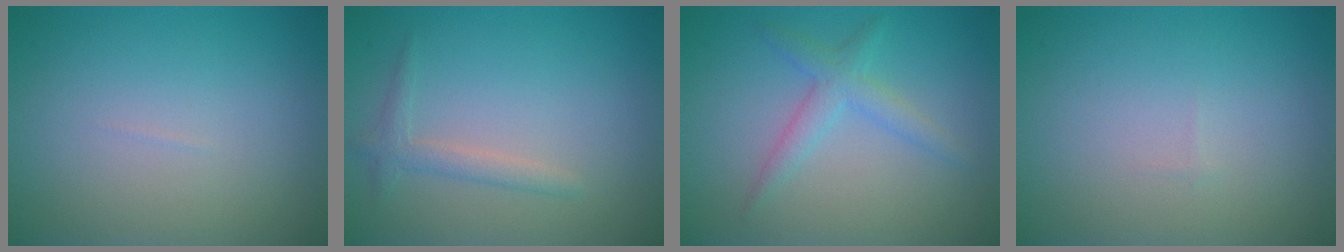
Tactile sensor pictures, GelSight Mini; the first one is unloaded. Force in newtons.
{"total": 1.6, "press": 1.6, "slide": 0.1}
{"total": 2.3, "press": 2.3, "slide": 0.1}
{"total": 0.0}